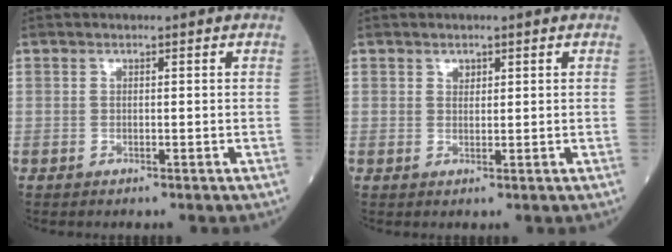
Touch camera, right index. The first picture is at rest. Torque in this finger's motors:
{"motor_torque": [0.00, 0.00, 0.00, 0.00]}